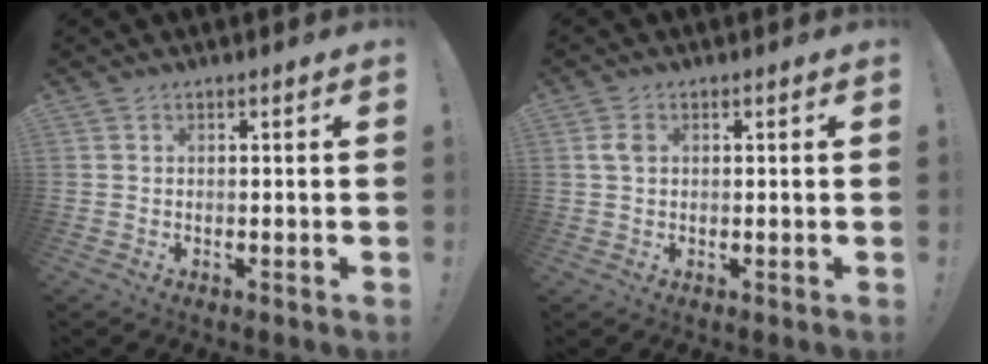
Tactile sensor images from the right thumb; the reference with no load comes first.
{"total": 3.2, "force": [0.8, 2.2, 2.1], "torque": [-0.026, 0.001, 0.013]}